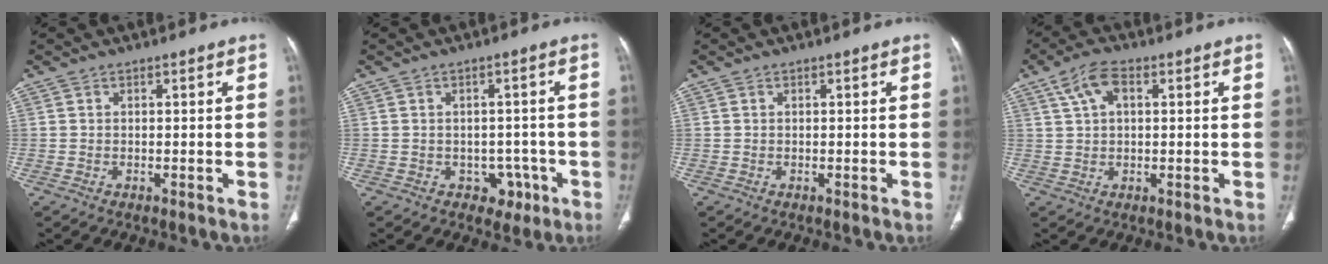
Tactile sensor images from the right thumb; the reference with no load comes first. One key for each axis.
{"total": 4.3, "fx": -1.8, "fy": 3.6, "fz": 1.7, "tx": 0.006, "ty": 0.015, "tz": -0.016}
{"total": 0.0}
{"total": 6.0, "fx": 2.4, "fy": 3.1, "fz": 4.5, "tx": -0.087, "ty": 0.011, "tz": 0.045}